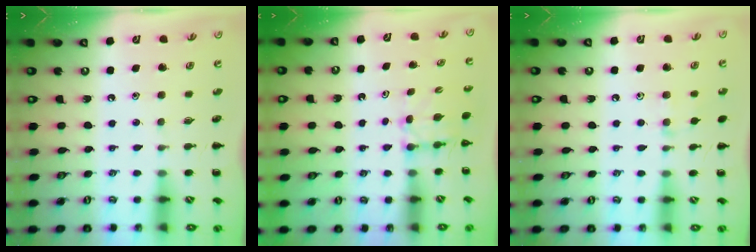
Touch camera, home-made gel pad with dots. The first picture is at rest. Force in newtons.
{"total": 2.8, "press": 2.6, "slide": 1.1}
{"total": 7.6, "press": 7.4, "slide": 1.8}